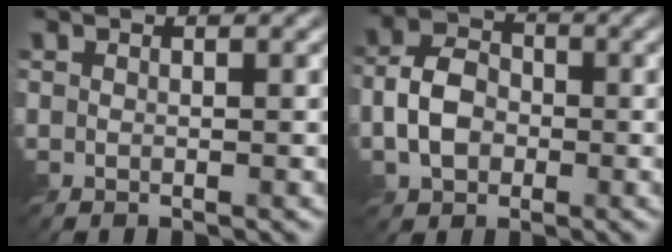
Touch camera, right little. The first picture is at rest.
{"total": 4.5, "force": [-1.4, 3.4, 2.7], "torque": [-0.050, 0.004, -0.032]}